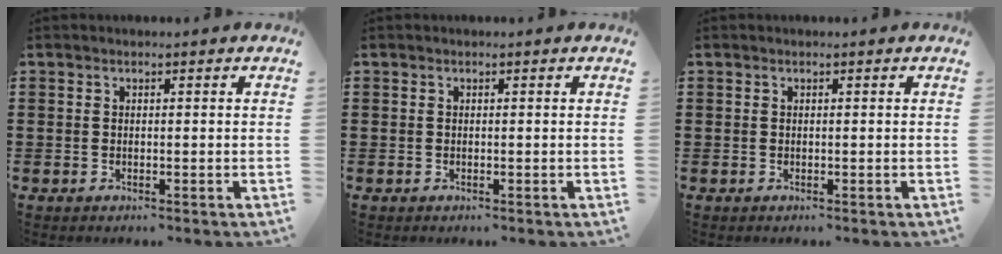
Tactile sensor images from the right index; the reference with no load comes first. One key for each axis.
{"total": 0.0}
{"total": 0.0}